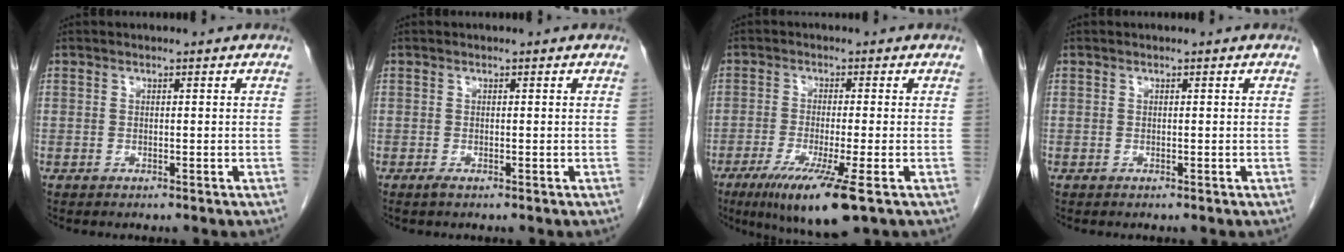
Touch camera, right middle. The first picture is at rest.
{"total": 0.5, "force": [-0.4, 0.0, 0.4], "torque": [-0.010, -0.002, -0.006]}
{"total": 9.9, "force": [-5.4, 0.0, 8.3], "torque": [-0.148, -0.034, -0.089]}
{"total": 0.0}